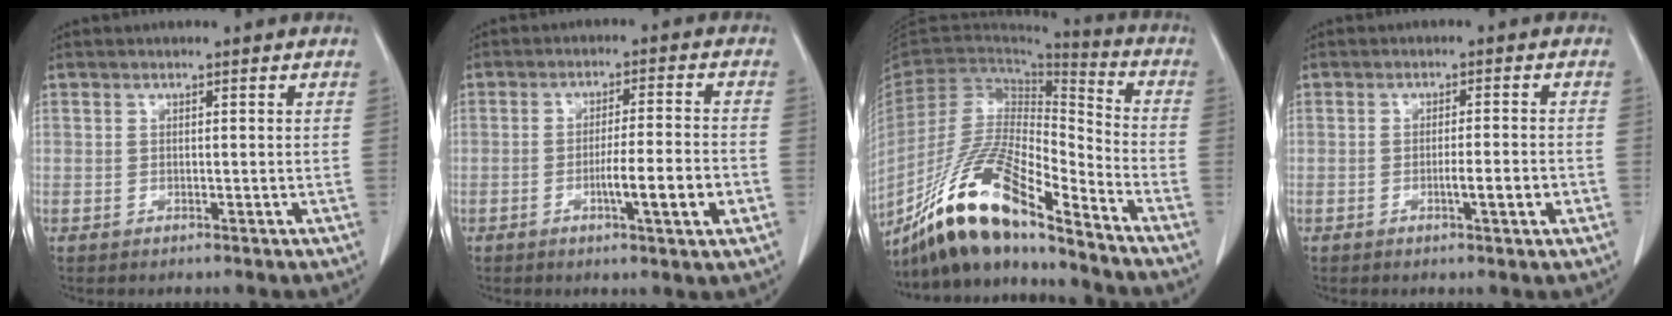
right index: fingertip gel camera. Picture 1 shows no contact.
{"total": 7.5, "force": [-2.4, 0.0, 7.1], "torque": [-0.110, -0.004, -0.037]}
{"total": 19.1, "force": [-14.6, 2.9, 11.9], "torque": [-0.239, -0.016, -0.273]}
{"total": 3.4, "force": [-1.1, 0.1, 3.2], "torque": [-0.051, -0.001, -0.015]}